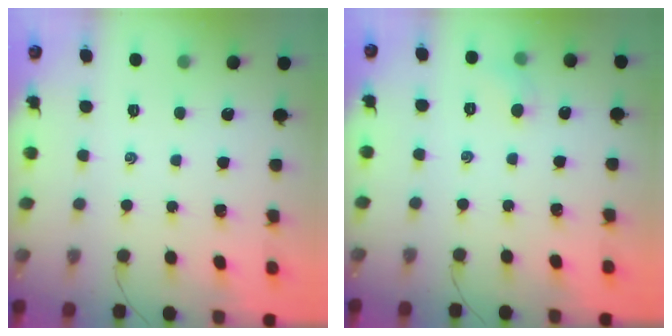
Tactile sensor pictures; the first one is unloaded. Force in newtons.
{"total": 5.0, "press": 4.8, "slide": 1.5}